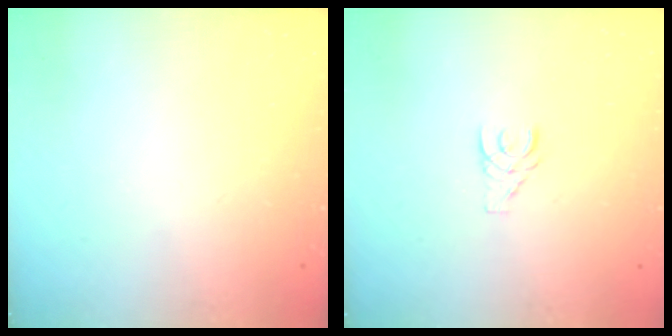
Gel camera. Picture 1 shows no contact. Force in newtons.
{"total": 3.6, "press": 3.6, "slide": 0.4}